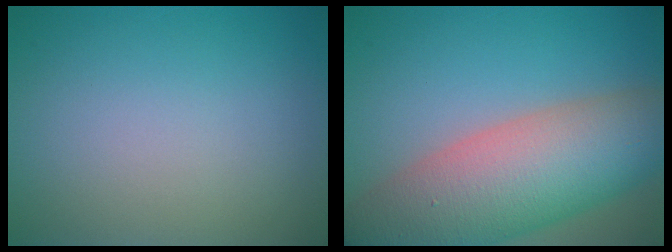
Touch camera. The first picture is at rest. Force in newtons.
{"total": 11.8, "press": 11.7, "slide": 0.7}